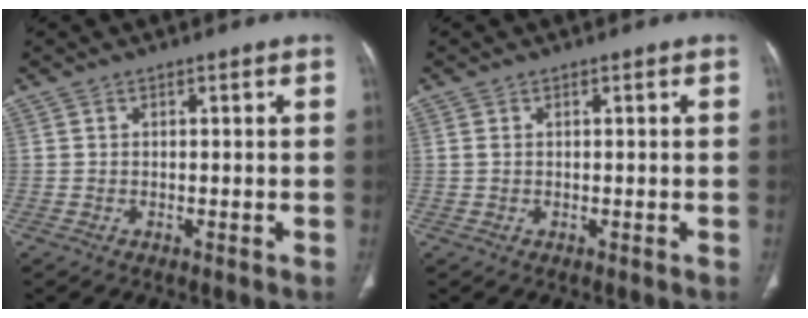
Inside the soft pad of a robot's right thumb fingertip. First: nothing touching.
{"total": 0.7, "force": [0.2, 0.4, 0.5], "torque": [-0.016, 0.007, 0.008]}